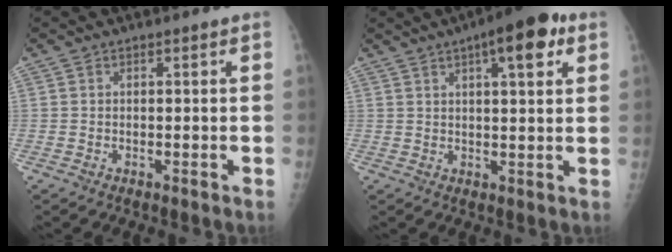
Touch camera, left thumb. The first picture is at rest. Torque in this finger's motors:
{"motor_torque": [0.95, 0.70, 0.56, -0.32, 0.10]}